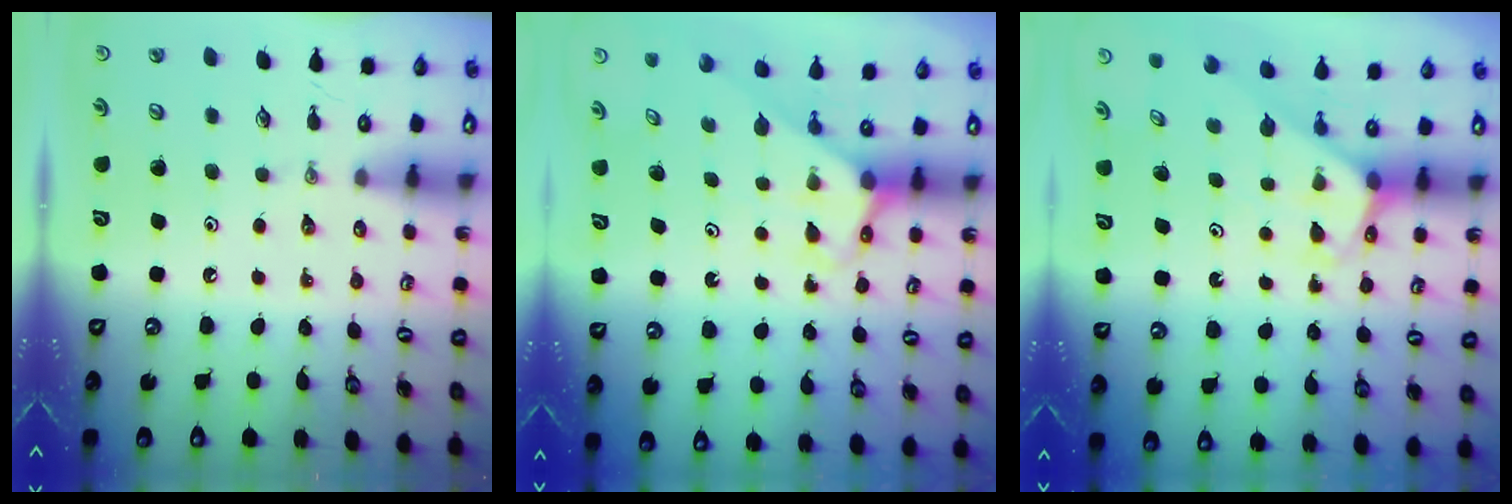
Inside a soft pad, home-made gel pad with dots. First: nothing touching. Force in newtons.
{"total": 2.7, "press": 2.7, "slide": 0.2}
{"total": 2.5, "press": 2.5, "slide": 0.1}